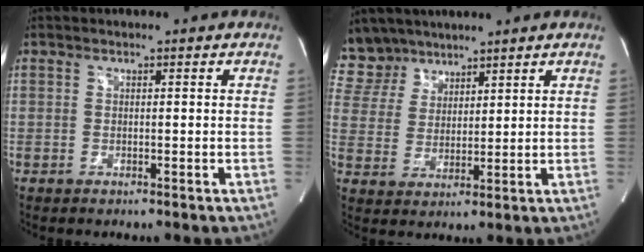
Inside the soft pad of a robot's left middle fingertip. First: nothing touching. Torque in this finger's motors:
{"motor_torque": [1.01, -0.99, 0.12, 0.01]}